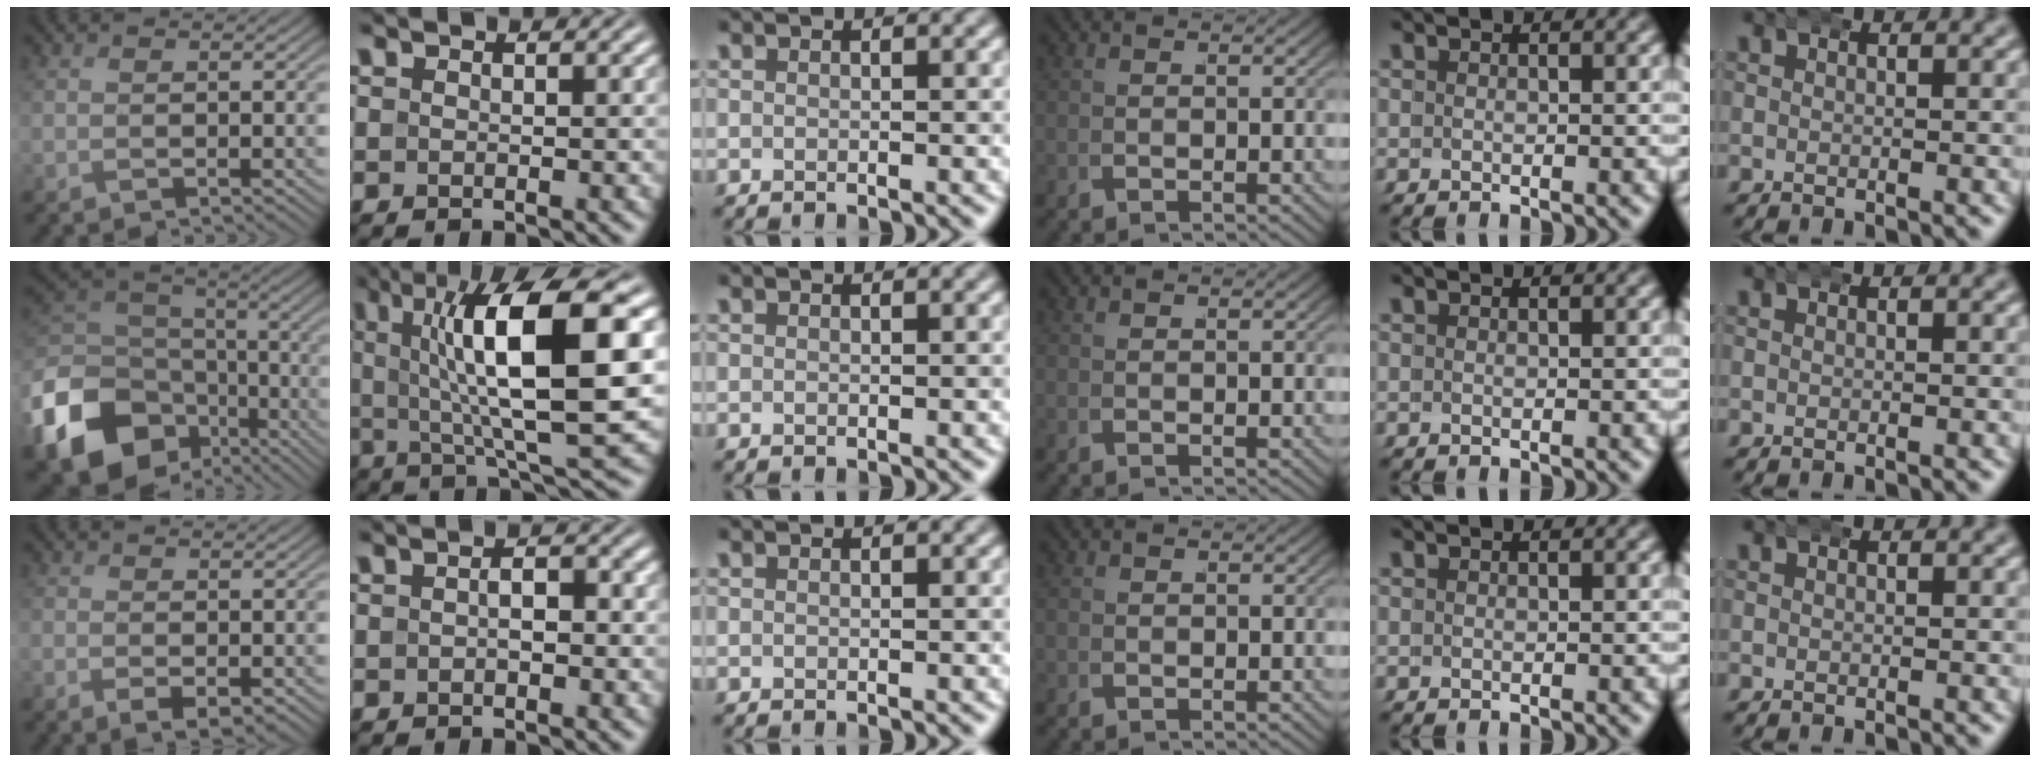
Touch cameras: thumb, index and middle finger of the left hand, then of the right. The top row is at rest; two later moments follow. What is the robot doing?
{"motion": "wrap", "object": "bandana"}